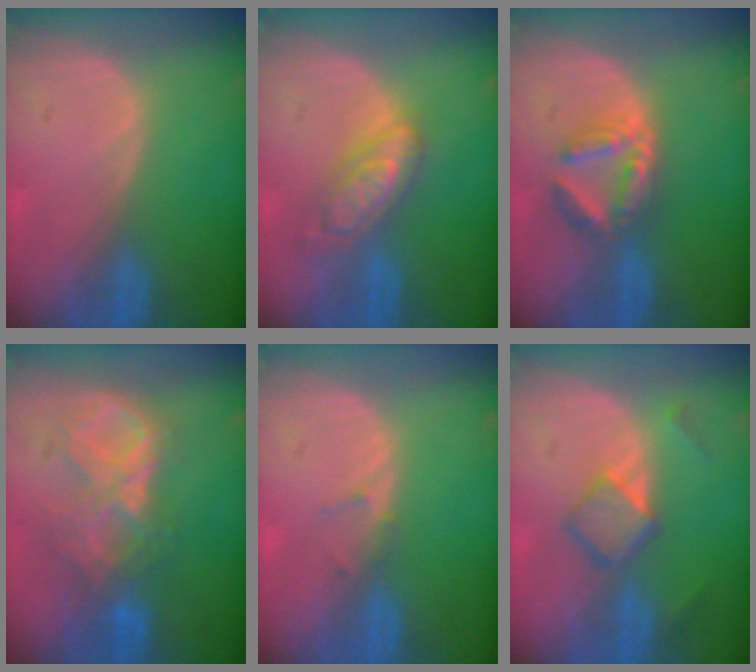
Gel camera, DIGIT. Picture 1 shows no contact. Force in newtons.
{"total": 6.4, "press": 6.4, "slide": 0.5}
{"total": 5.8, "press": 5.5, "slide": 1.6}
{"total": 8.6, "press": 7.7, "slide": 3.8}
{"total": 1.1, "press": 0.8, "slide": 0.7}
{"total": 5.1, "press": 4.7, "slide": 1.9}